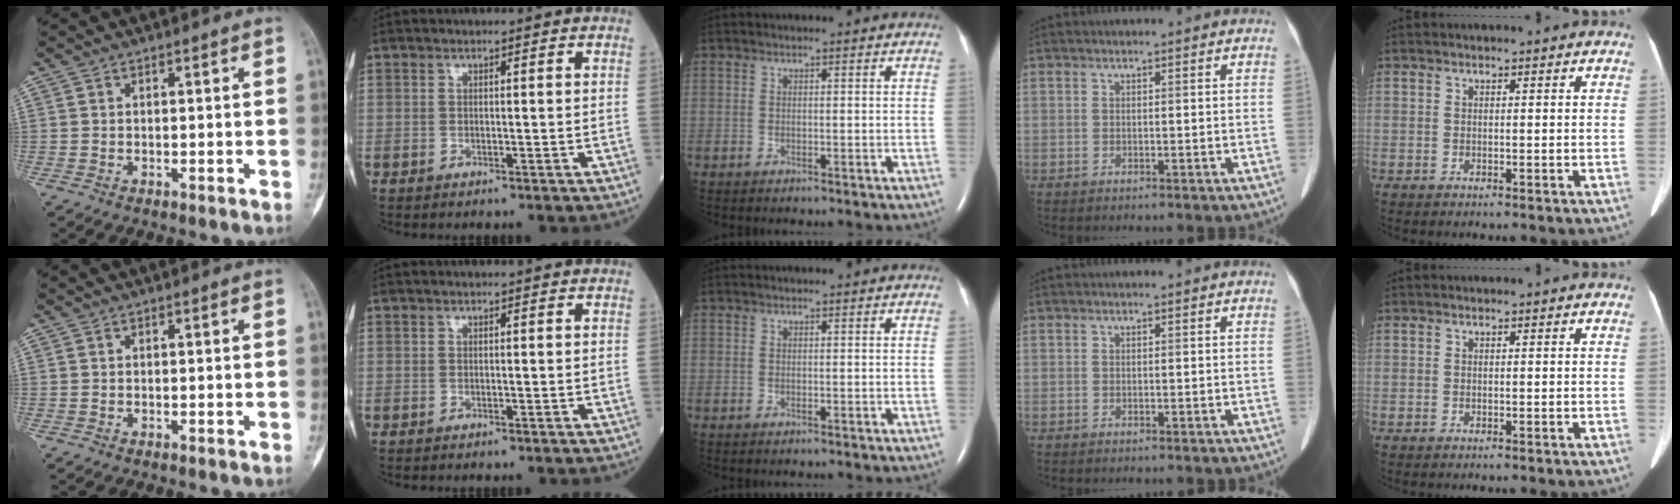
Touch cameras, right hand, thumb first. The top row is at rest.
{}